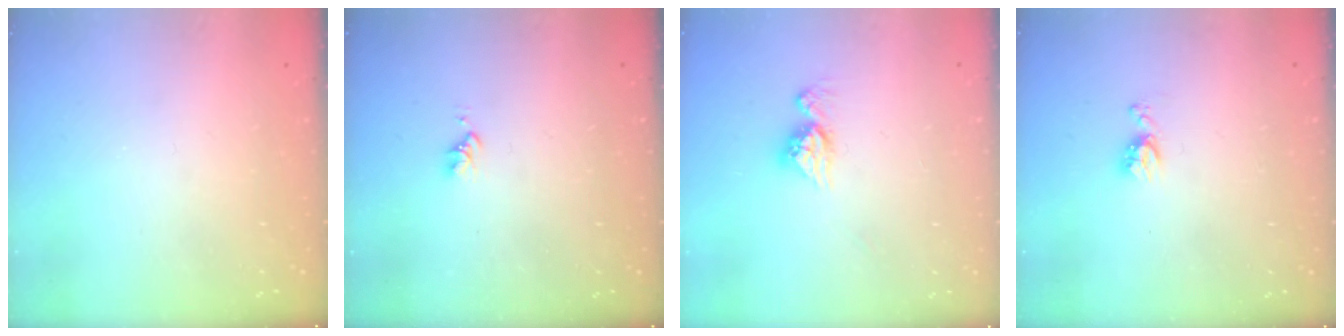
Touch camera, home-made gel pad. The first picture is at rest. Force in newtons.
{"total": 2.6, "press": 2.6, "slide": 0.4}
{"total": 9.4, "press": 9.4, "slide": 0.8}
{"total": 5.2, "press": 5.1, "slide": 0.6}